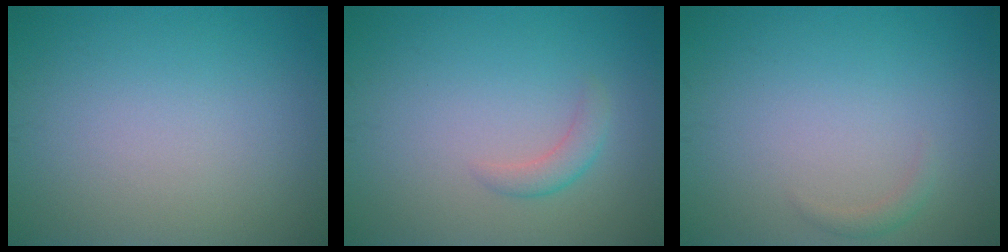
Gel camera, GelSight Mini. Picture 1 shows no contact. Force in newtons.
{"total": 1.5, "press": 1.5, "slide": 0.1}
{"total": 0.8, "press": 0.8, "slide": 0.1}